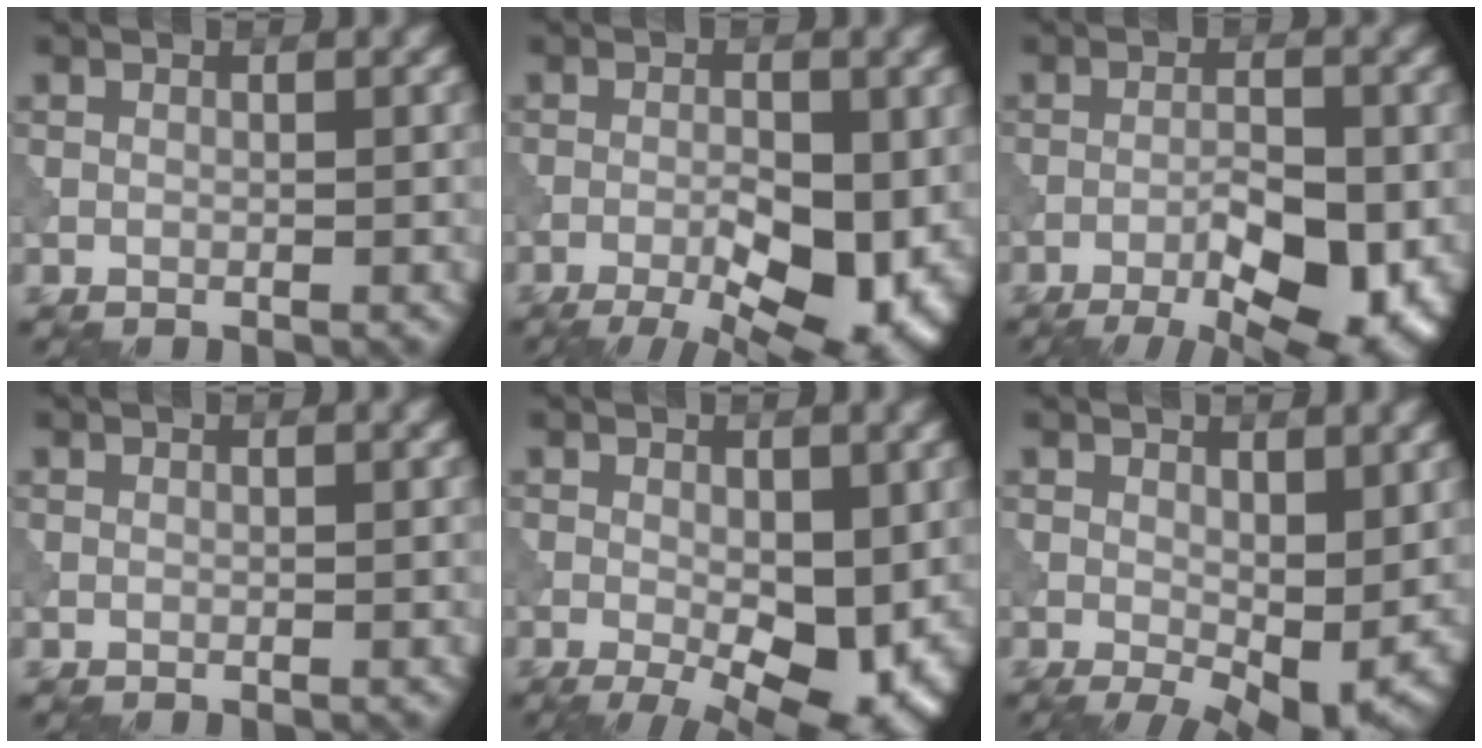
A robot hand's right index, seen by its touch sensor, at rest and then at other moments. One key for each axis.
{"total": 10.1, "fx": -3.9, "fy": 4.1, "fz": 8.4, "tx": -0.115, "ty": -0.005, "tz": -0.056}
{"total": 9.3, "fx": -4.4, "fy": 3.3, "fz": 7.5, "tx": -0.114, "ty": -0.006, "tz": -0.063}
{"total": 0.0}
{"total": 8.8, "fx": -1.8, "fy": 4.2, "fz": 7.6, "tx": -0.110, "ty": -0.021, "tz": -0.016}
{"total": 6.1, "fx": -0.1, "fy": 3.1, "fz": 5.2, "tx": -0.080, "ty": -0.021, "tz": 0.009}